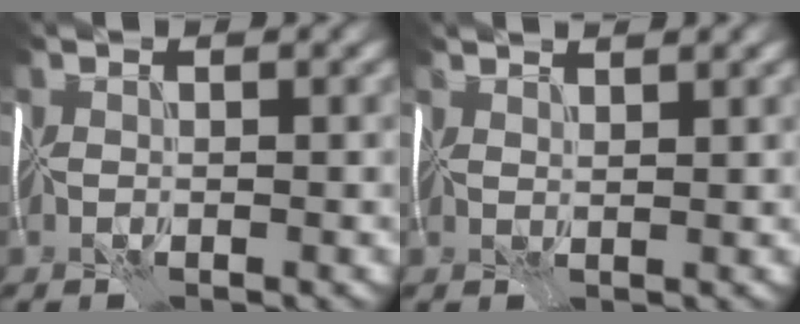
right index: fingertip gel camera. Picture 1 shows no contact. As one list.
[{"total": 2.8, "force": [2.5, 0.6, 1.1], "torque": [-0.013, 0.010, 0.025]}]